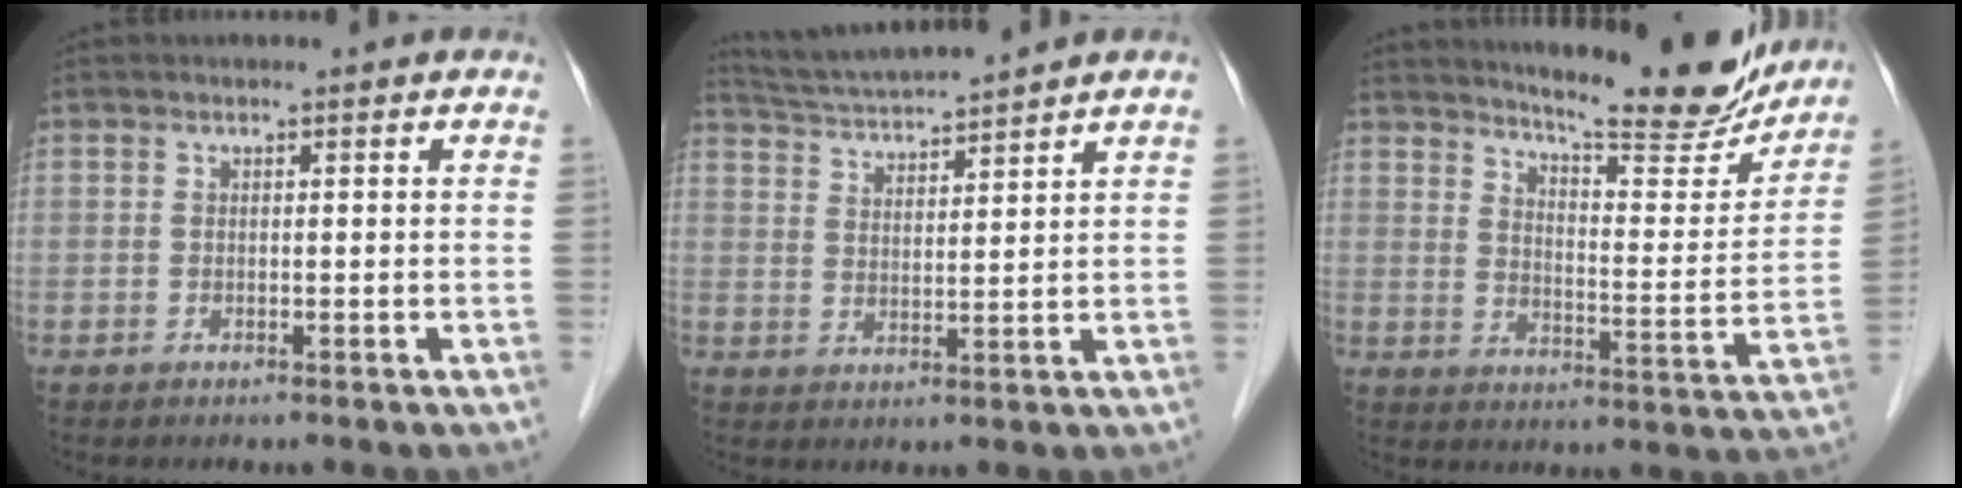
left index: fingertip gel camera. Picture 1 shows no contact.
{"total": 8.6, "force": [8.1, -1.2, 2.6], "torque": [-0.056, 0.017, 0.147]}
{"total": 17.2, "force": [15.7, 2.0, 6.7], "torque": [-0.096, -0.049, 0.205]}